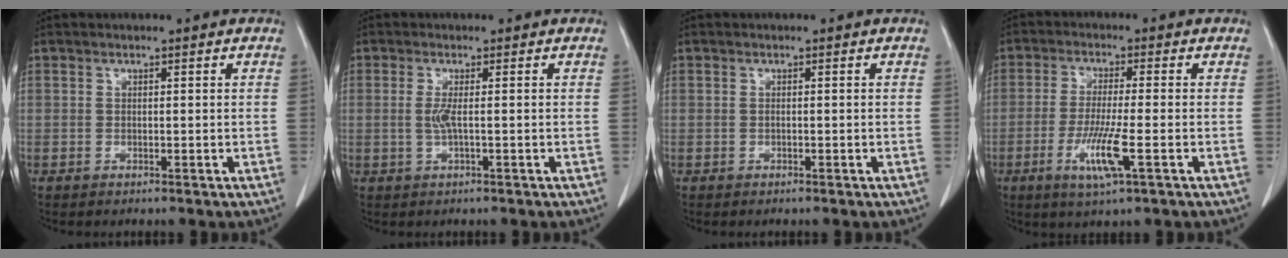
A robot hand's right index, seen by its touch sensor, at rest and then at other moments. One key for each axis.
{"total": 2.1, "fx": 0.0, "fy": -0.1, "fz": 2.1, "tx": -0.051, "ty": -0.003, "tz": 0.000}
{"total": 0.0}
{"total": 7.3, "fx": -2.6, "fy": -0.1, "fz": 6.8, "tx": -0.136, "ty": -0.020, "tz": -0.049}